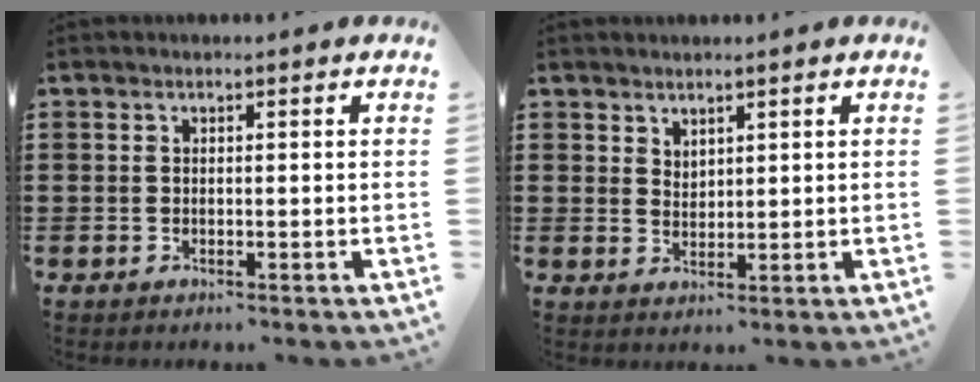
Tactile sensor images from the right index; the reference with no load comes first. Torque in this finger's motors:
{"motor_torque": [-0.34, 0.30, -0.04, -0.01]}